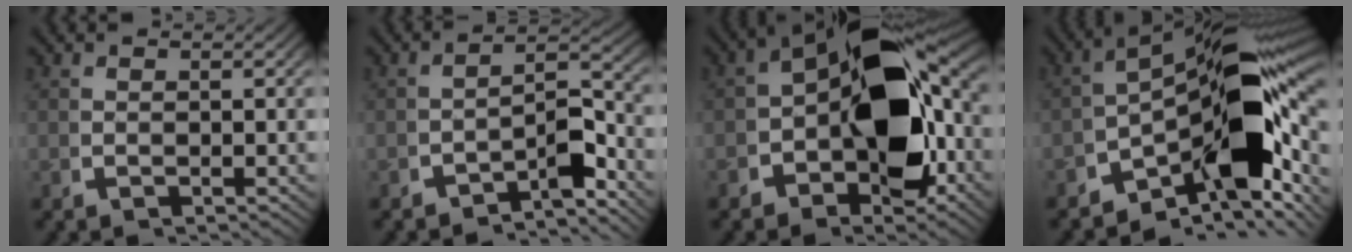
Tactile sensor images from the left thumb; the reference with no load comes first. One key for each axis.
{"total": 4.5, "fx": -2.1, "fy": 1.7, "fz": 3.6, "tx": -0.043, "ty": -0.012, "tz": -0.032}
{"total": 15.8, "fx": -1.1, "fy": 9.6, "fz": 12.5, "tx": -0.186, "ty": -0.033, "tz": -0.006}
{"total": 17.1, "fx": -1.8, "fy": 8.9, "fz": 14.5, "tx": -0.211, "ty": -0.030, "tz": -0.026}